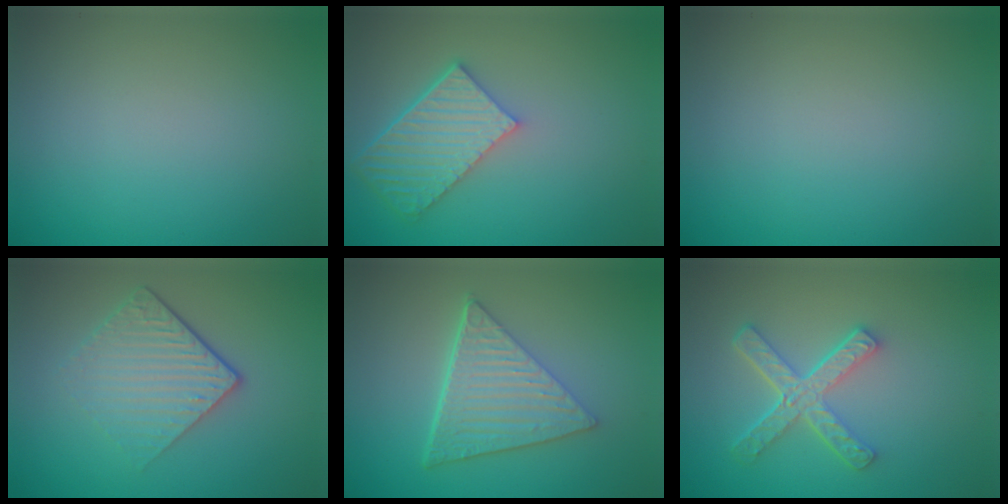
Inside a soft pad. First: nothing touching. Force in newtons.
{"total": 5.5, "press": 4.2, "slide": 3.7}
{"total": 0.0}
{"total": 4.4, "press": 2.9, "slide": 3.4}
{"total": 6.4, "press": 4.4, "slide": 4.6}
{"total": 4.5, "press": 3.3, "slide": 3.1}